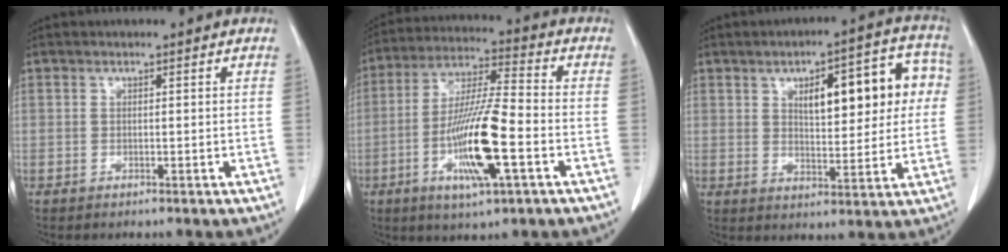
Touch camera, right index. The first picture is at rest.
{"total": 14.4, "force": [-4.5, 1.4, 13.6], "torque": [-0.265, -0.011, -0.083]}
{"total": 13.3, "force": [3.3, 5.1, 11.8], "torque": [-0.148, 0.036, 0.048]}